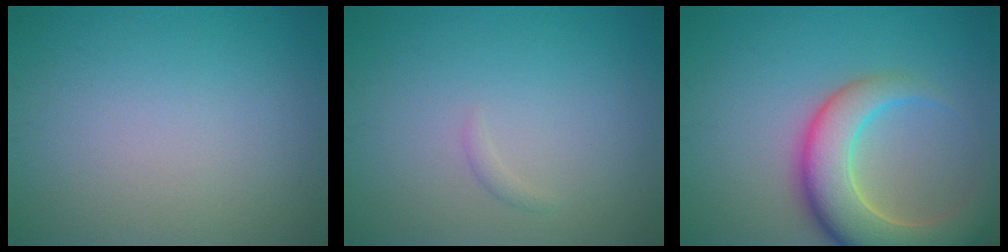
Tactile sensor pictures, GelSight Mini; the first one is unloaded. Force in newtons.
{"total": 0.6, "press": 0.6, "slide": 0.1}
{"total": 8.4, "press": 8.3, "slide": 0.9}